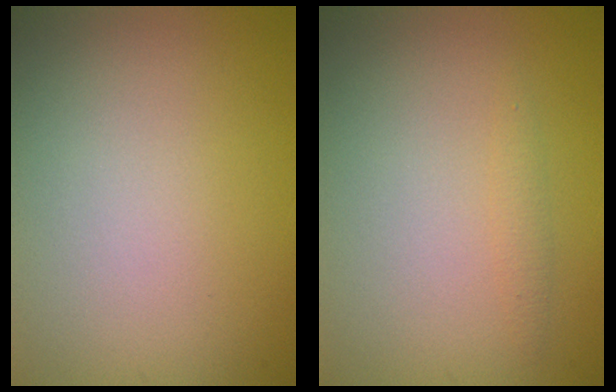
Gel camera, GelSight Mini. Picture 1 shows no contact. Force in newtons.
{"total": 0.9, "press": 0.9, "slide": 0.0}